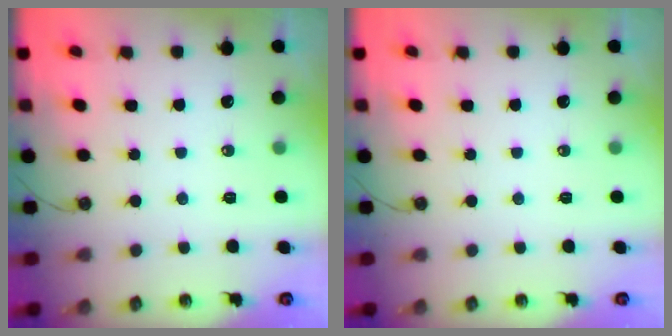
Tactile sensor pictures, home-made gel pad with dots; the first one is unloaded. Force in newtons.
{"total": 0.0}